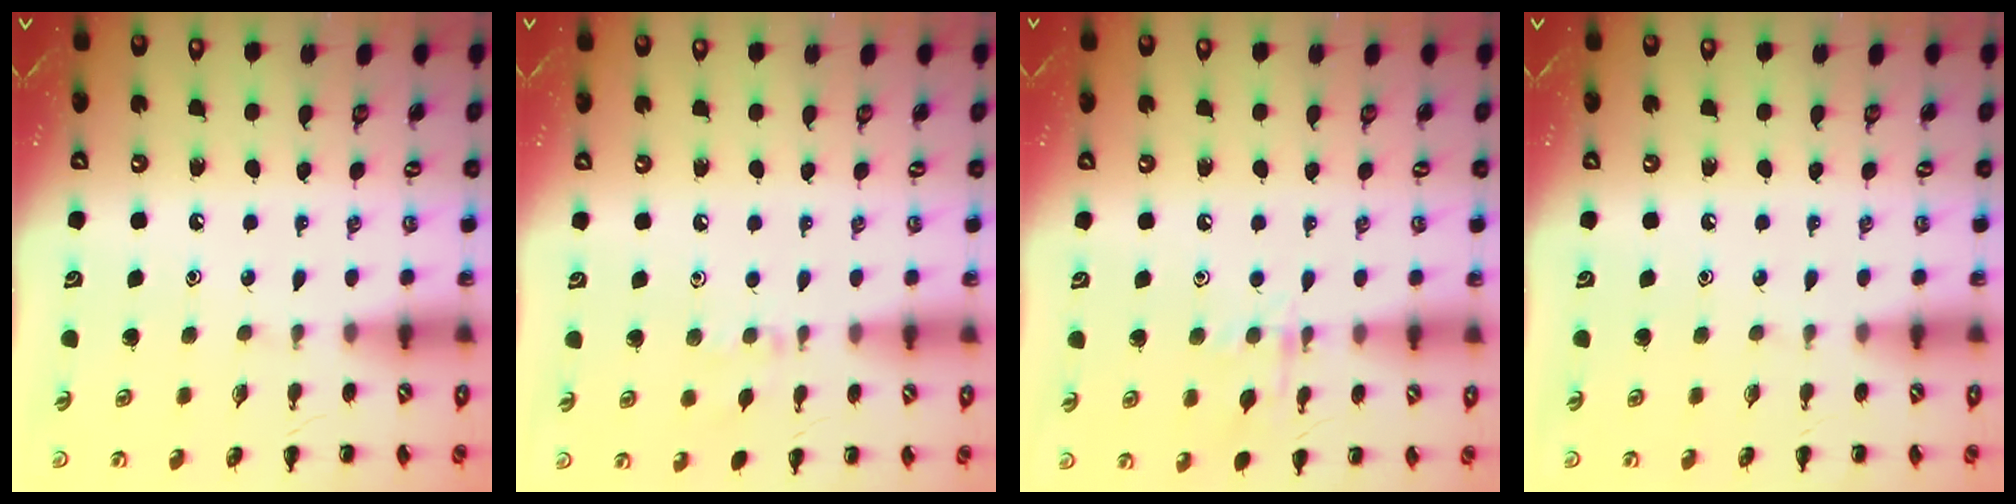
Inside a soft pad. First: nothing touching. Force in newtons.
{"total": 5.6, "press": 5.3, "slide": 1.8}
{"total": 8.6, "press": 8.5, "slide": 1.3}
{"total": 0.0}